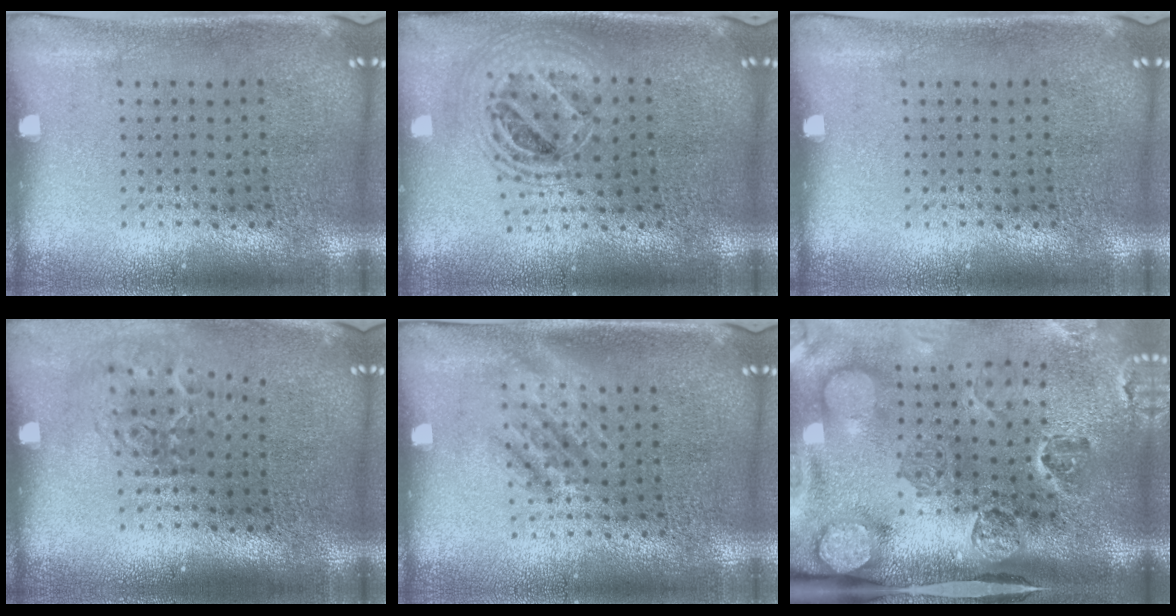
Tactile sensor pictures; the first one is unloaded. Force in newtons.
{"total": 2.0, "press": 1.6, "slide": 1.2}
{"total": 0.0}
{"total": 2.0, "press": 1.3, "slide": 1.5}
{"total": 1.1, "press": 1.1, "slide": 0.2}
{"total": 5.1, "press": 3.7, "slide": 3.6}